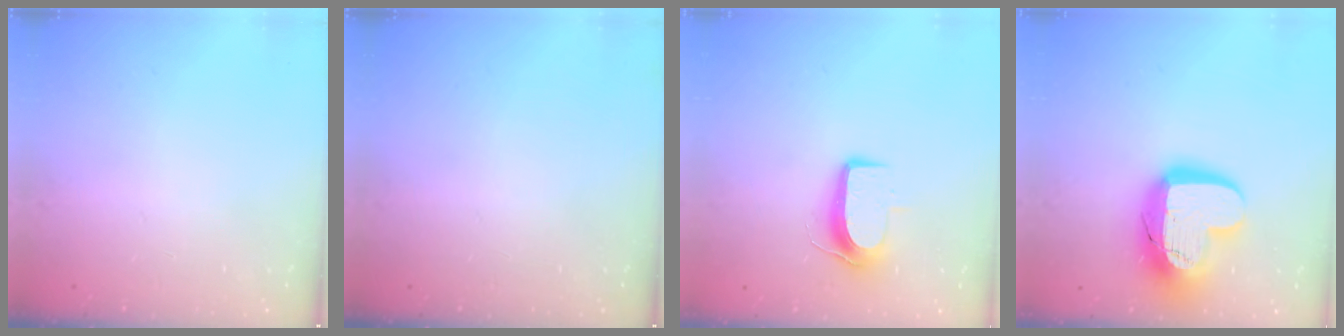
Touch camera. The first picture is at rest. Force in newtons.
{"total": 0.0}
{"total": 9.3, "press": 9.3, "slide": 1.1}
{"total": 18.3, "press": 18.3, "slide": 1.2}